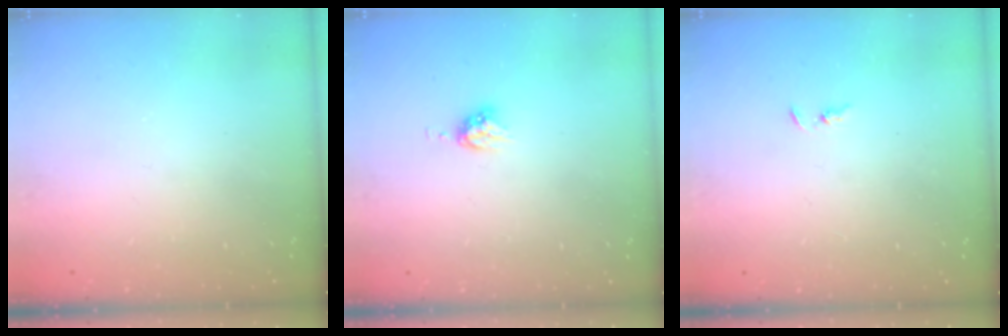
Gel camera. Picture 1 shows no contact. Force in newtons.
{"total": 4.8, "press": 4.7, "slide": 0.7}
{"total": 1.3, "press": 1.2, "slide": 0.3}